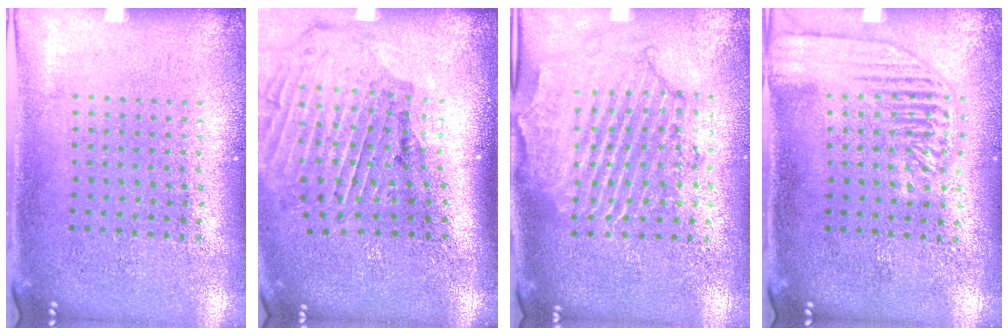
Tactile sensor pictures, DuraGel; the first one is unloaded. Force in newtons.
{"total": 2.1, "press": 1.9, "slide": 0.8}
{"total": 2.3, "press": 2.1, "slide": 0.7}
{"total": 1.8, "press": 1.8, "slide": 0.4}